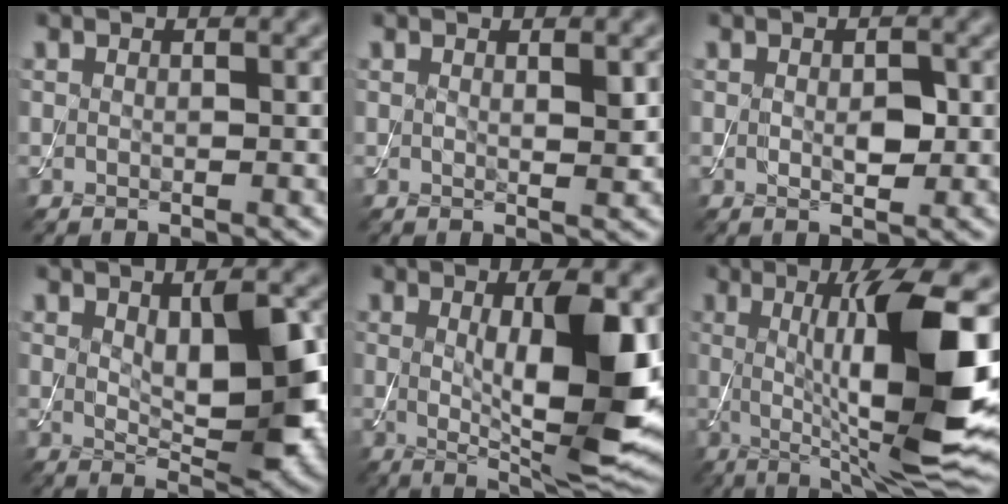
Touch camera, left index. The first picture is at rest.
{"total": 1.3, "force": [0.5, 0.3, 1.1], "torque": [-0.017, -0.005, 0.008]}
{"total": 1.9, "force": [0.0, 1.1, 1.5], "torque": [-0.027, -0.003, 0.002]}
{"total": 6.6, "force": [1.0, 2.4, 6.1], "torque": [-0.093, -0.004, 0.020]}
{"total": 9.4, "force": [0.8, 2.1, 9.1], "torque": [-0.141, -0.020, 0.022]}
{"total": 12.8, "force": [0.4, 2.5, 12.6], "torque": [-0.184, -0.005, 0.013]}